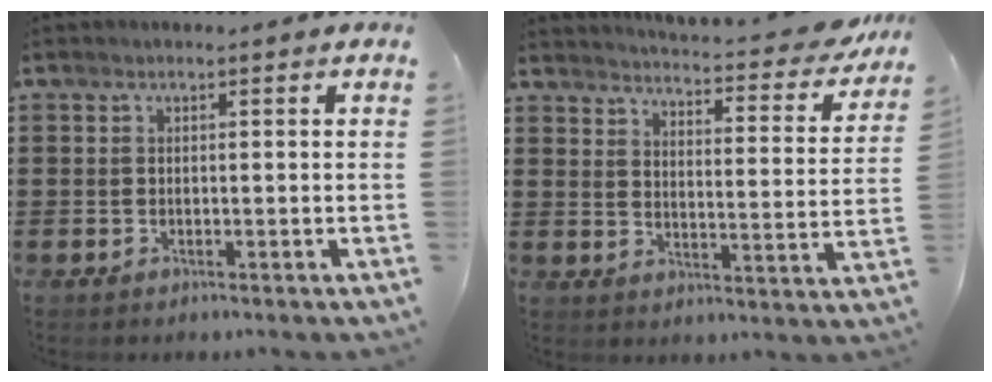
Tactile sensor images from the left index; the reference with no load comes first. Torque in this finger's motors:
{"motor_torque": [0.37, 0.35, 0.96, 0.13]}